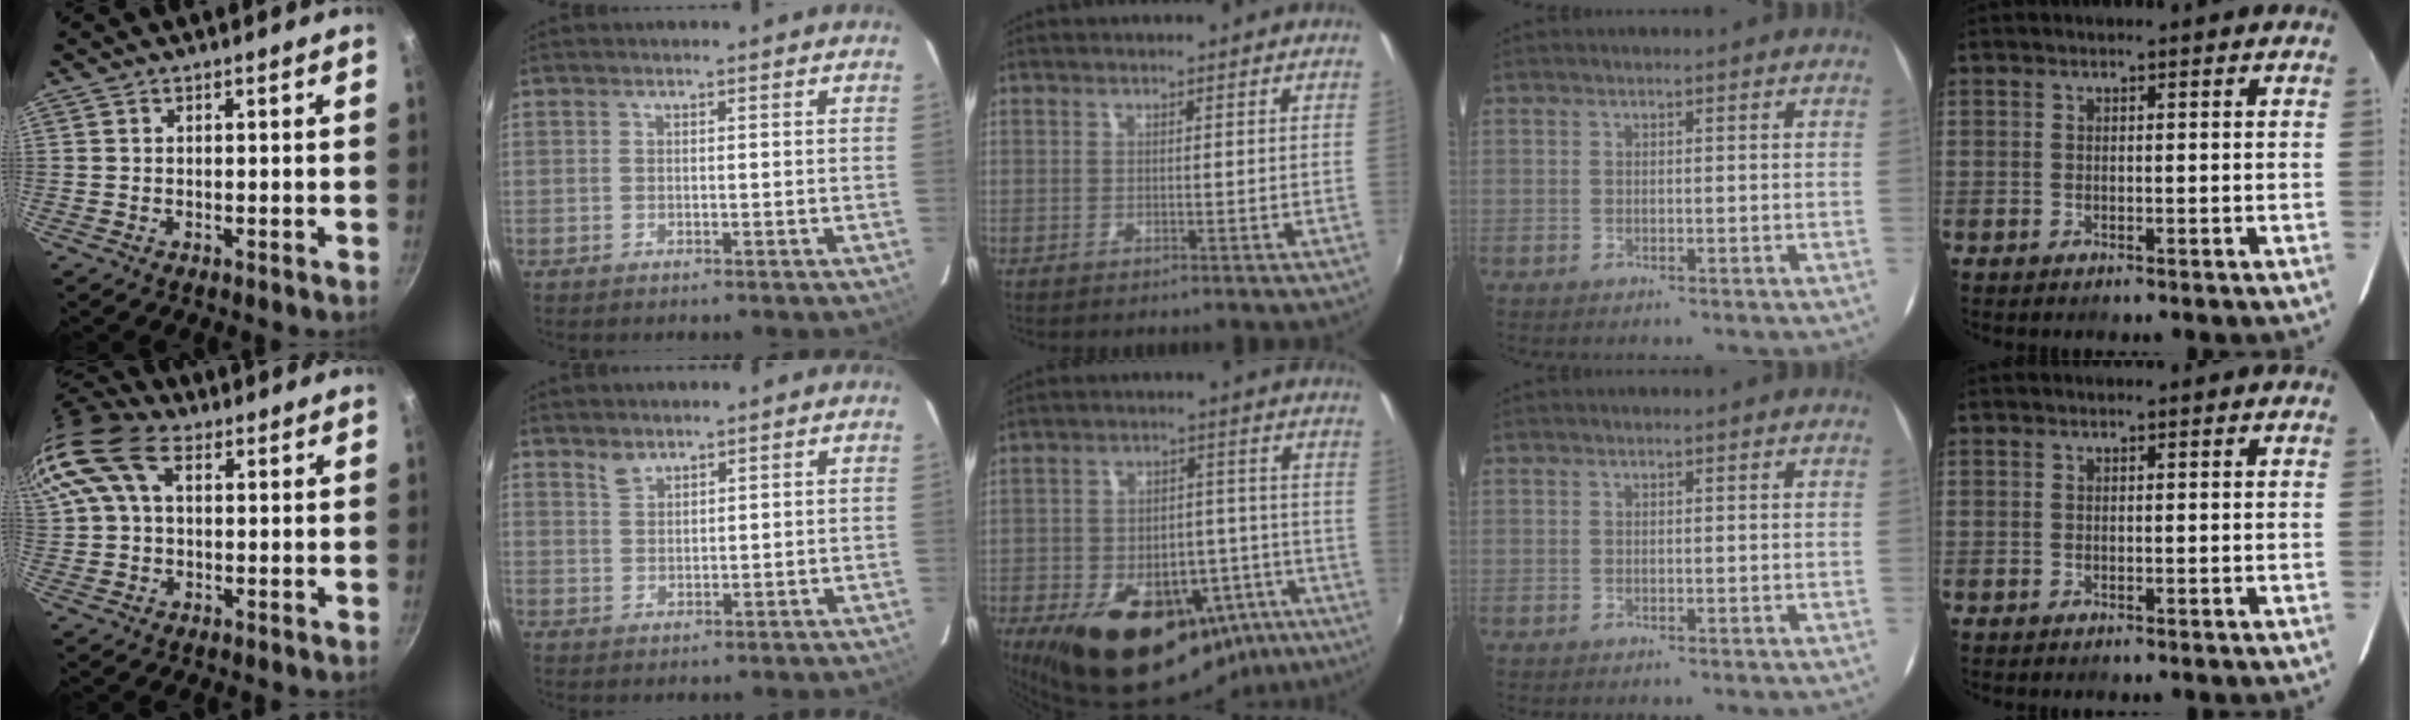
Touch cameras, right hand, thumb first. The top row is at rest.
{"thumb": {"total": 15.0, "force": [5.1, 9.3, 10.6], "torque": [-0.221, 0.031, 0.085]}, "index": {"total": 2.3, "force": [1.9, 0.9, 0.7], "torque": [-0.010, 0.002, 0.037]}, "middle": {"total": 27.9, "force": [-15.0, 15.9, 17.2], "torque": [-0.302, -0.002, -0.180]}}